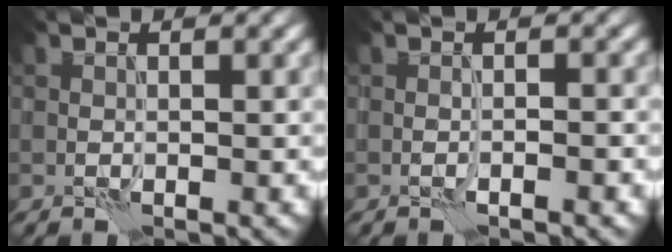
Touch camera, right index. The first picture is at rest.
{"total": 1.0, "force": [-0.7, 0.0, 0.7], "torque": [-0.011, 0.005, -0.014]}